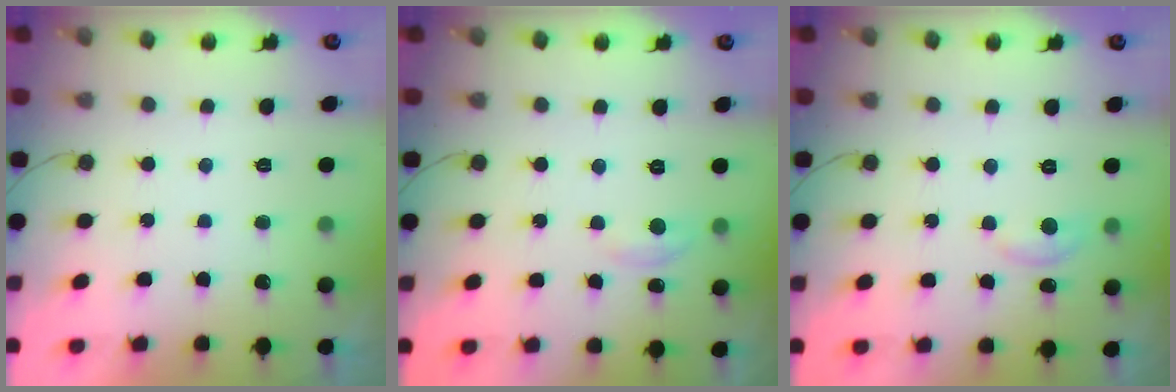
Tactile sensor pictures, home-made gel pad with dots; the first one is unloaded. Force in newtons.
{"total": 2.7, "press": 2.7, "slide": 0.4}
{"total": 6.7, "press": 6.6, "slide": 1.0}